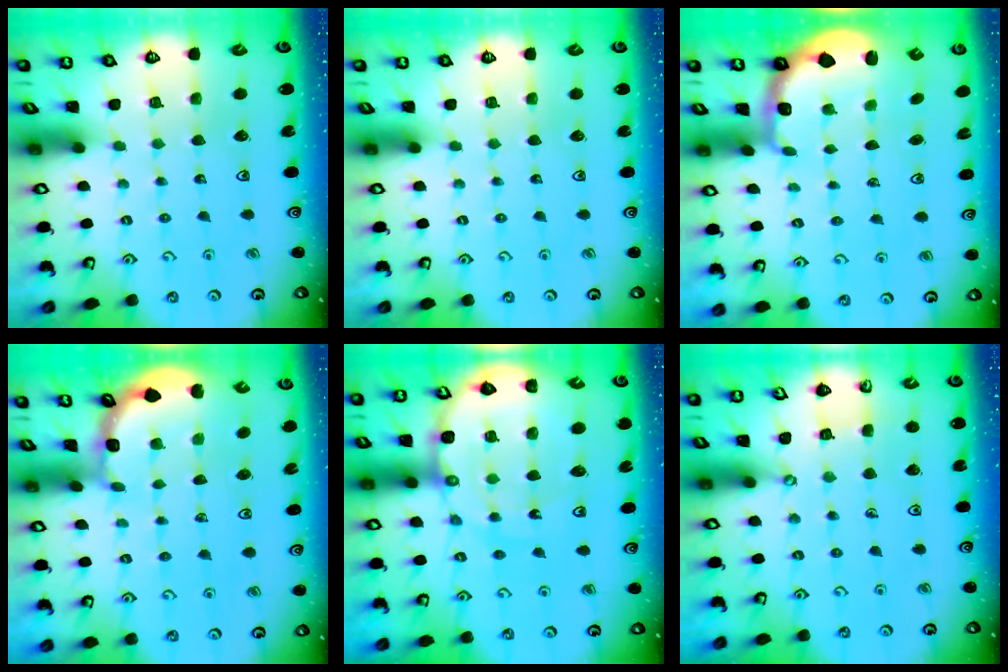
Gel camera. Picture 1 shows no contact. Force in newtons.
{"total": 0.0}
{"total": 2.1, "press": 1.3, "slide": 1.6}
{"total": 2.0, "press": 2.0, "slide": 0.1}
{"total": 14.5, "press": 14.3, "slide": 2.4}
{"total": 3.7, "press": 3.7, "slide": 0.5}